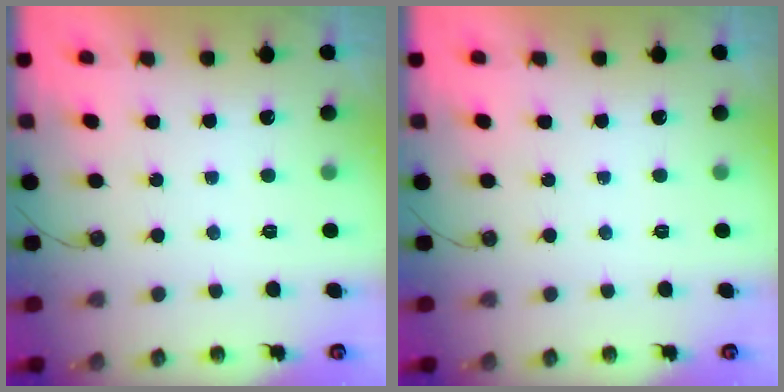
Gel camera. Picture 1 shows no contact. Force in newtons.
{"total": 0.0}